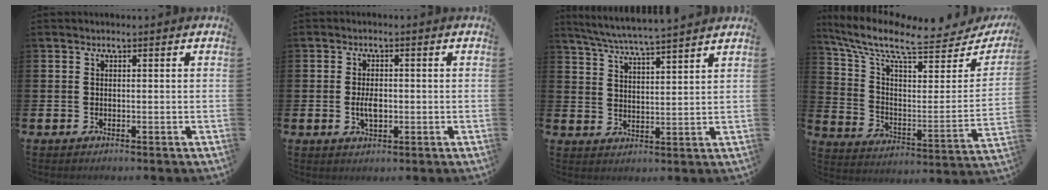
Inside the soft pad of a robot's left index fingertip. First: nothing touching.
{"total": 3.0, "force": [-0.2, 1.6, 2.5], "torque": [-0.037, -0.001, -0.006]}
{"total": 6.1, "force": [5.8, -0.4, 1.6], "torque": [-0.053, -0.035, 0.103]}
{"total": 9.0, "force": [7.2, 2.6, 4.8], "torque": [-0.105, -0.064, 0.114]}